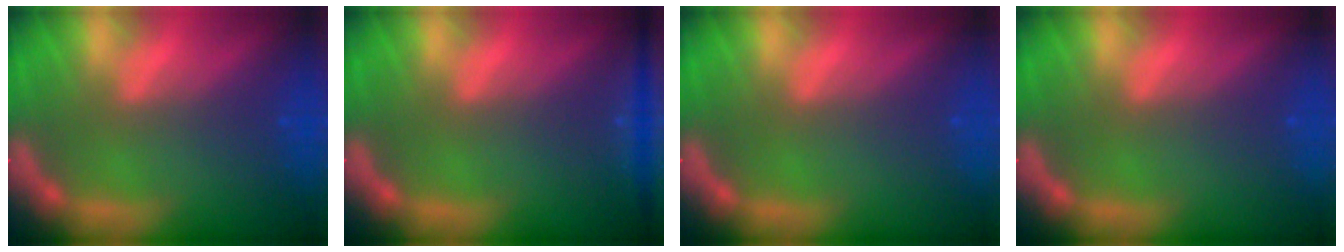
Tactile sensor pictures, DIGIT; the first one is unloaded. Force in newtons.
{"total": 2.9}
{"total": 0.0}
{"total": 0.0}